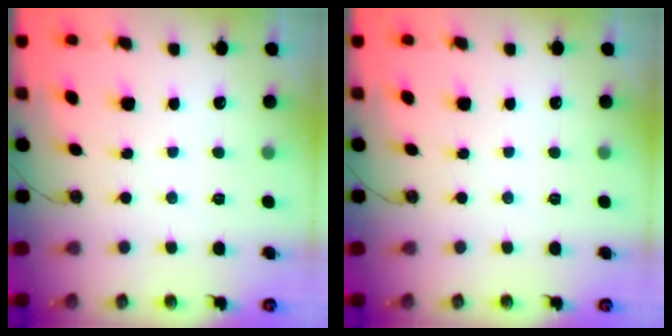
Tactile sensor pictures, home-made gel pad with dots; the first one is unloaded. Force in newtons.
{"total": 0.0}